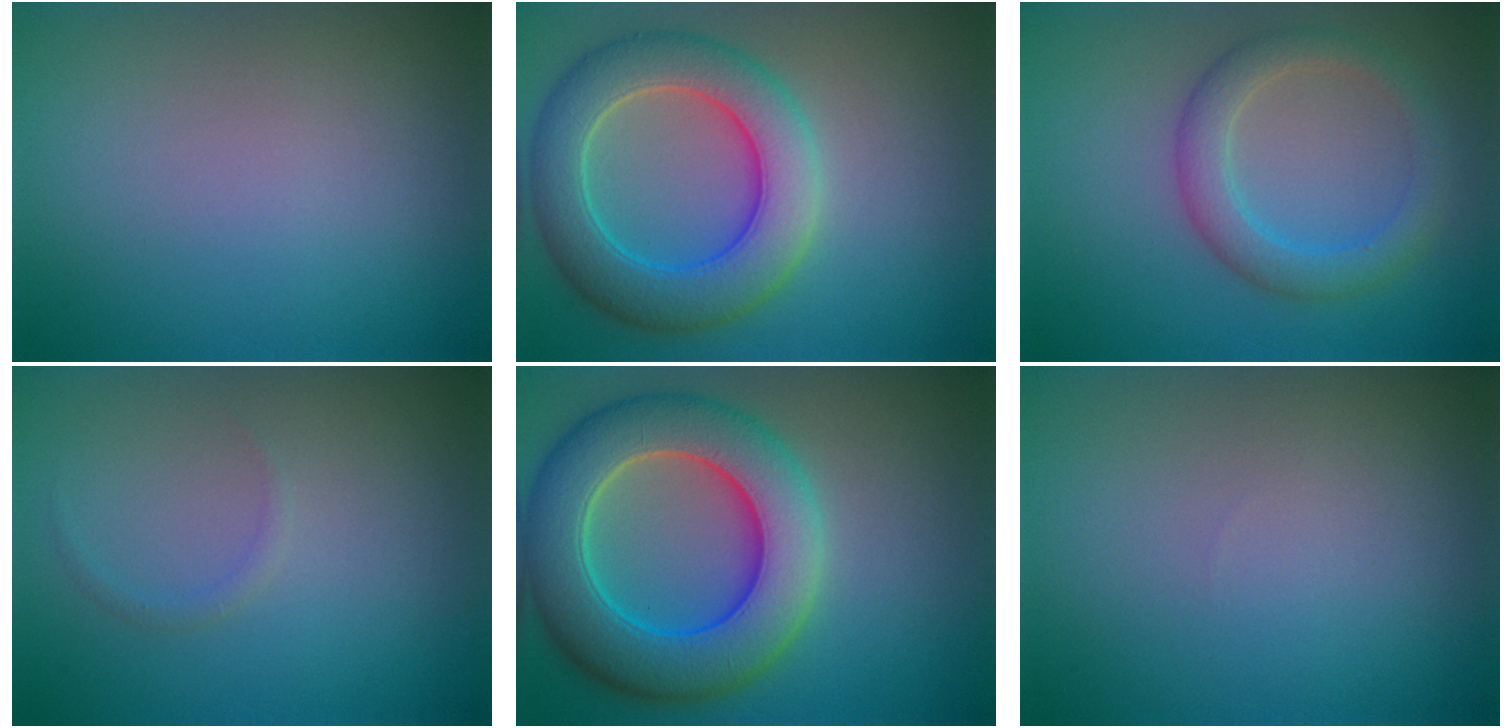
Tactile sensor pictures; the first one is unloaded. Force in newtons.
{"total": 7.6, "press": 7.6, "slide": 0.4}
{"total": 3.5, "press": 3.5, "slide": 0.0}
{"total": 0.7, "press": 0.7, "slide": 0.1}
{"total": 10.1, "press": 10.1, "slide": 0.7}
{"total": 0.0}